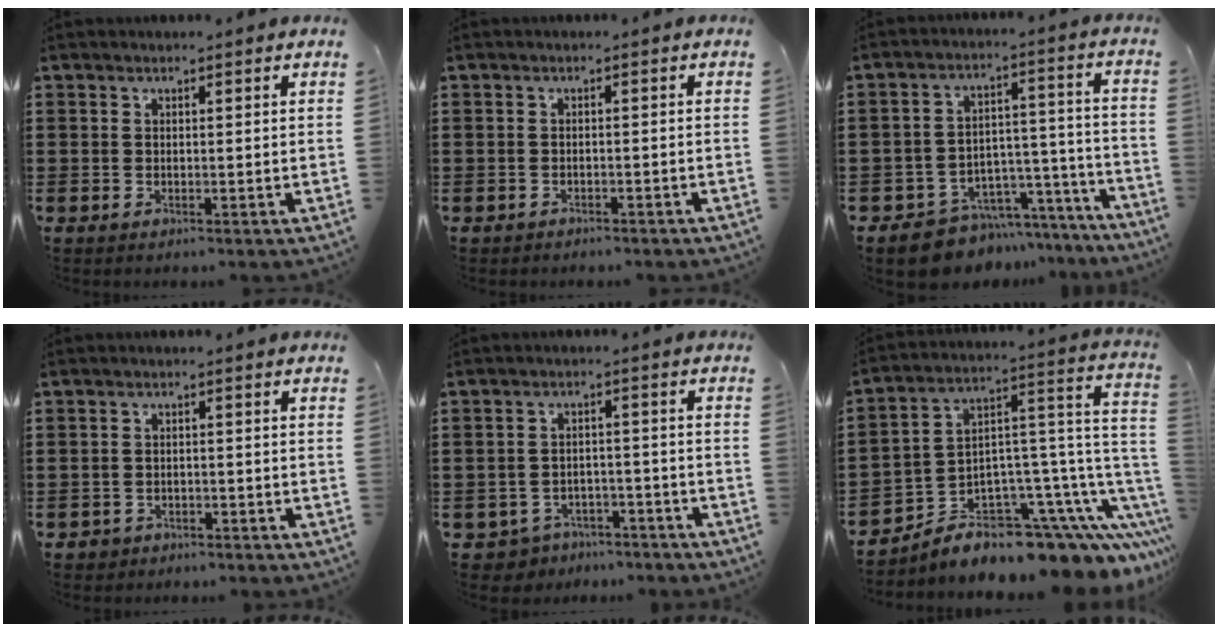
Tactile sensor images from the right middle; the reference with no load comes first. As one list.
[{"total": 1.1, "force": [-1.1, 0.3, 0.0], "torque": [-0.004, 0.001, -0.024]}, {"total": 7.5, "force": [-7.1, 2.5, 0.2], "torque": [0.002, 0.022, -0.131]}, {"total": 1.9, "force": [-1.7, 0.7, -0.2], "torque": [-0.004, 0.001, -0.039]}, {"total": 4.2, "force": [-4.1, 1.0, 0.0], "torque": [-0.023, 0.000, -0.090]}, {"total": 8.4, "force": [-6.6, 3.4, 4.0], "torque": [-0.082, -0.025, -0.122]}]